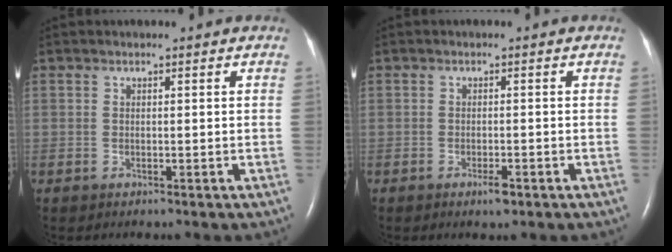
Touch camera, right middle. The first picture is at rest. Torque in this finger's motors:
{"motor_torque": [0.21, -0.20, 0.12, 0.04]}